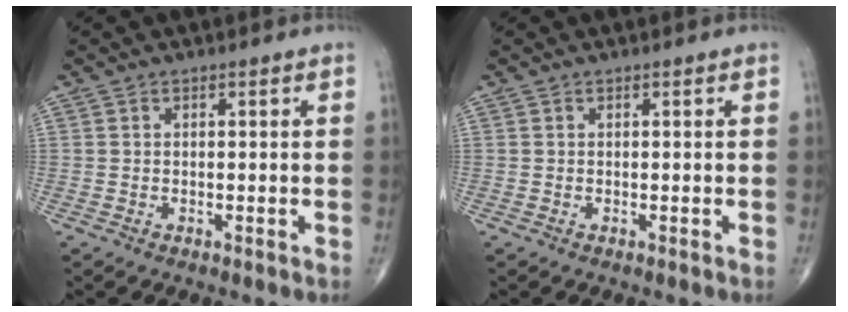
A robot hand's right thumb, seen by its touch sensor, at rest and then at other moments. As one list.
[{"total": 0.0}]